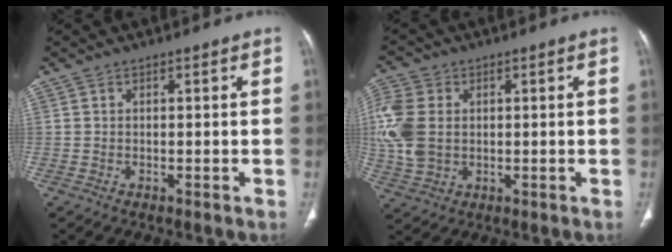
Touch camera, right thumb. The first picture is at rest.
{"total": 10.7, "force": [1.2, 7.9, 7.2], "torque": [-0.170, 0.006, 0.027]}